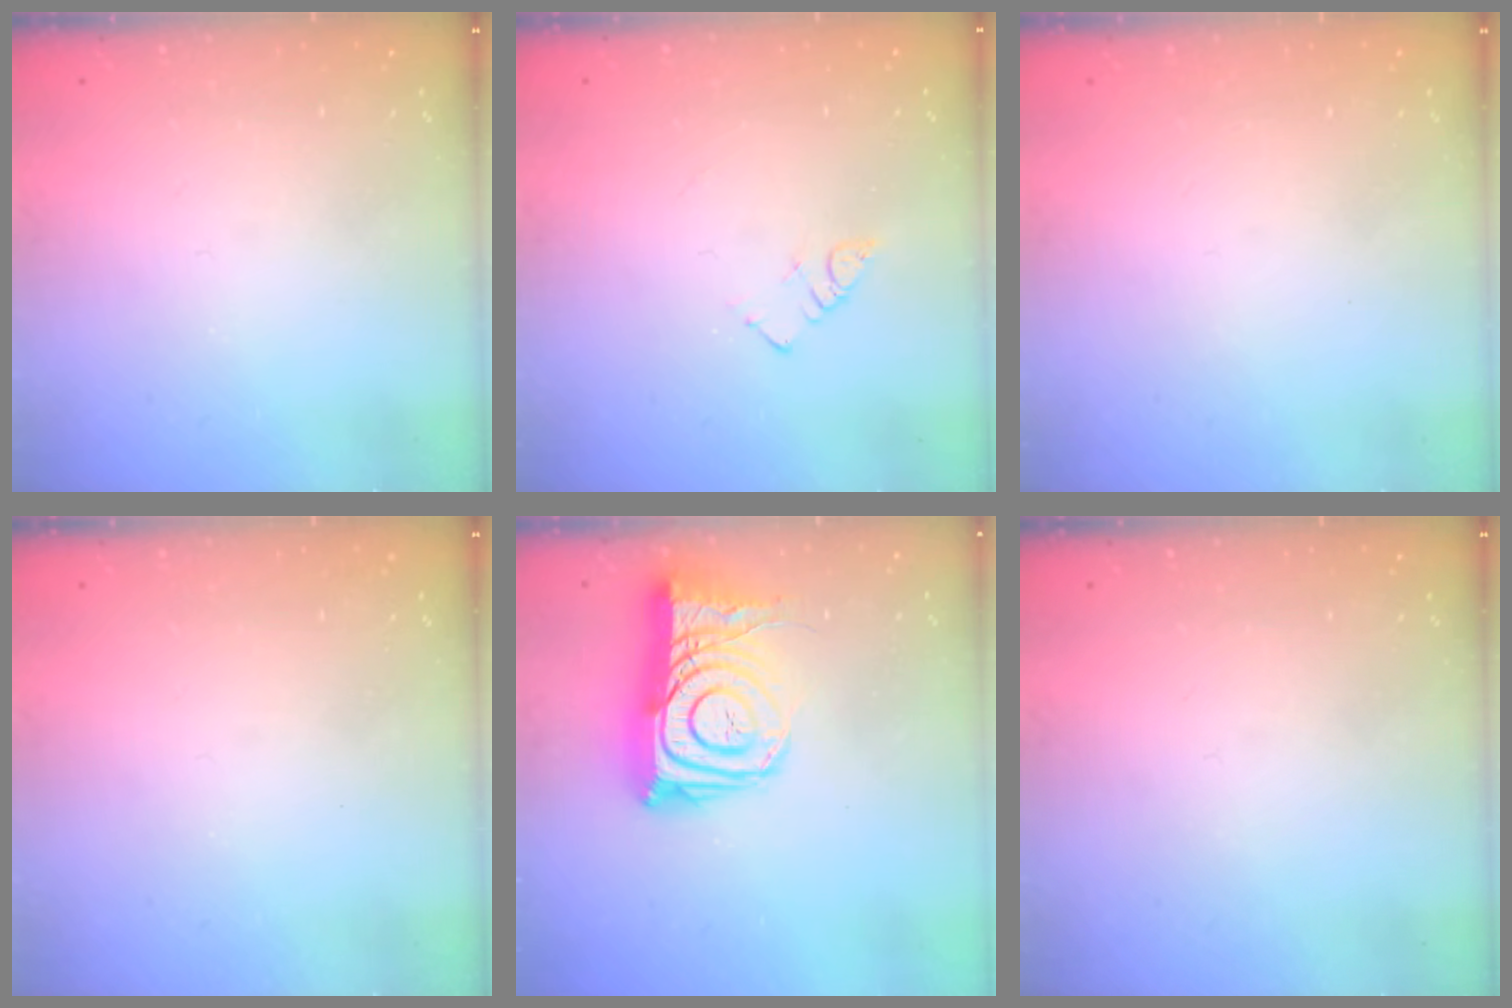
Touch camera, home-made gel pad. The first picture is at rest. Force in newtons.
{"total": 3.2, "press": 3.2, "slide": 0.4}
{"total": 1.5, "press": 1.5, "slide": 0.1}
{"total": 0.0}
{"total": 16.4, "press": 16.3, "slide": 1.5}
{"total": 0.0}